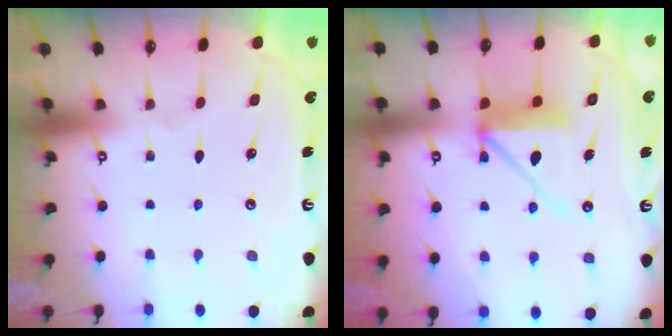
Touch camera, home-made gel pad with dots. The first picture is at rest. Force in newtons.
{"total": 9.8, "press": 9.7, "slide": 1.4}